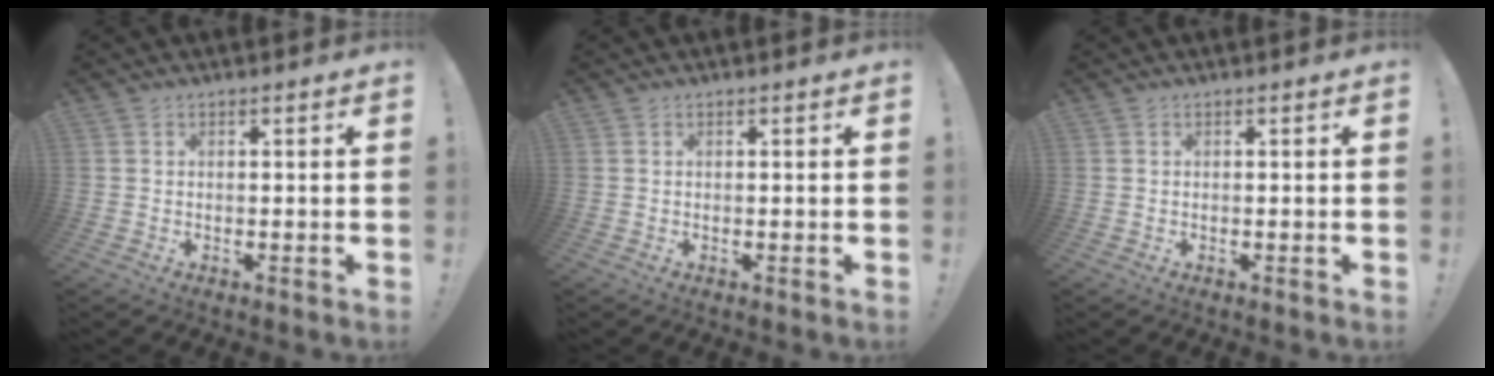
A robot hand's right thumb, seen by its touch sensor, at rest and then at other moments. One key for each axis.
{"total": 0.0}
{"total": 0.0}